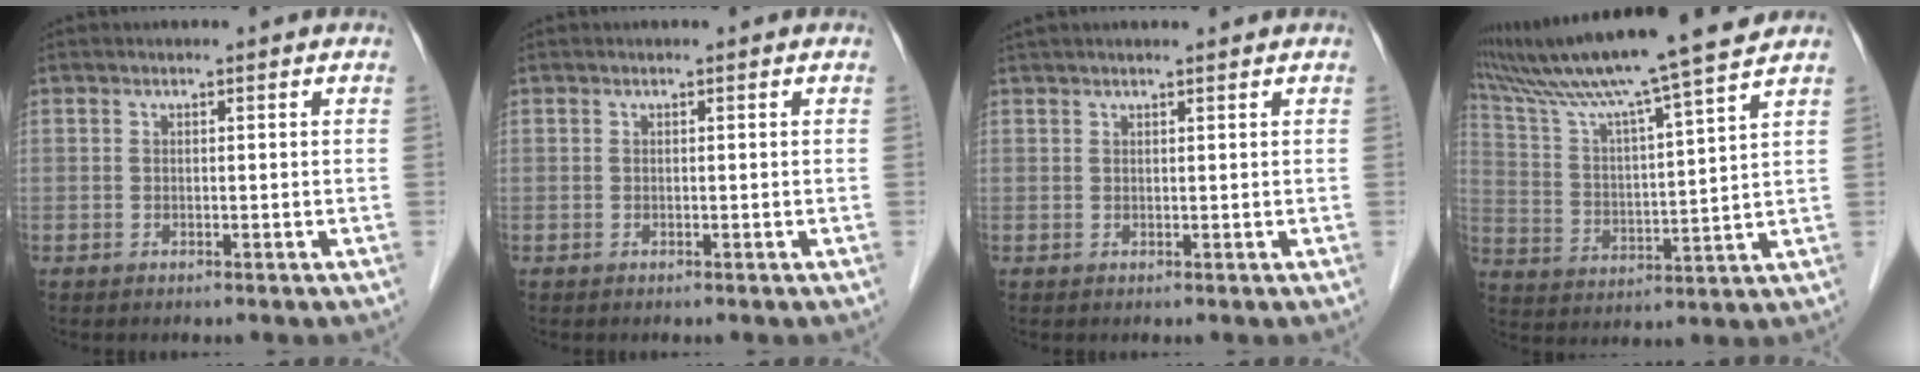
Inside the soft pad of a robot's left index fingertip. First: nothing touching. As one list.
[{"total": 0.0}, {"total": 4.5, "force": [3.9, 0.2, 2.2], "torque": [-0.029, 0.035, 0.059]}, {"total": 17.8, "force": [15.2, -1.7, 9.1], "torque": [-0.169, 0.002, 0.246]}]